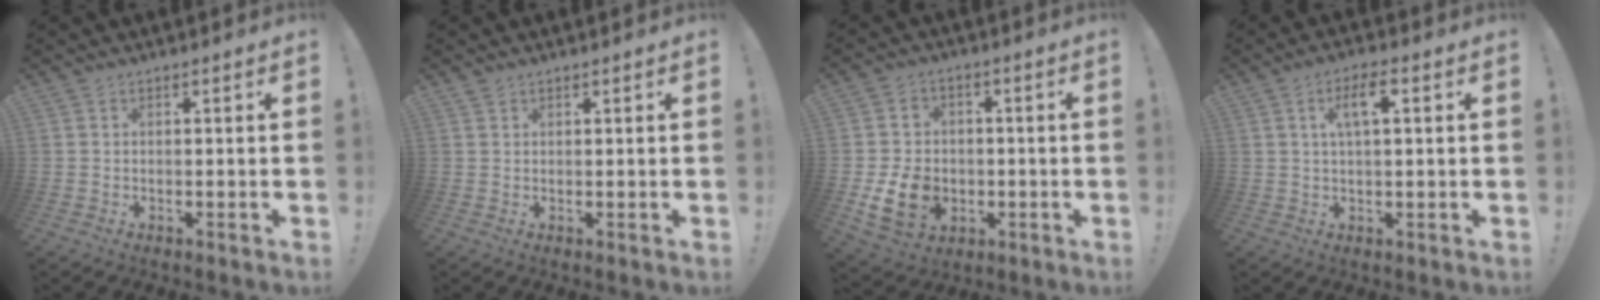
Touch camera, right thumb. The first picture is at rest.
{"total": 0.7, "force": [0.7, 0.3, 0.1], "torque": [-0.001, -0.001, 0.013]}
{"total": 12.4, "force": [-2.7, 10.0, 6.7], "torque": [-0.130, 0.014, -0.042]}
{"total": 5.9, "force": [1.7, 2.1, 5.3], "torque": [-0.091, 0.004, 0.025]}